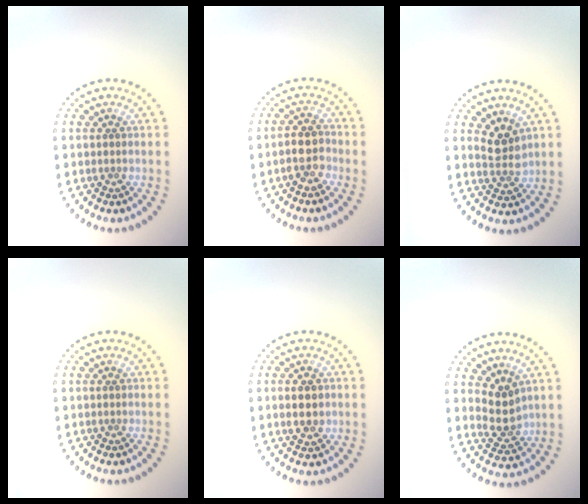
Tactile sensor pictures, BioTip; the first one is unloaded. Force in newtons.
{"total": 2.6, "press": 2.4, "slide": 1.0}
{"total": 2.6, "press": 2.4, "slide": 1.1}
{"total": 0.0}
{"total": 2.5, "press": 2.5, "slide": 0.1}
{"total": 2.8, "press": 2.6, "slide": 1.2}